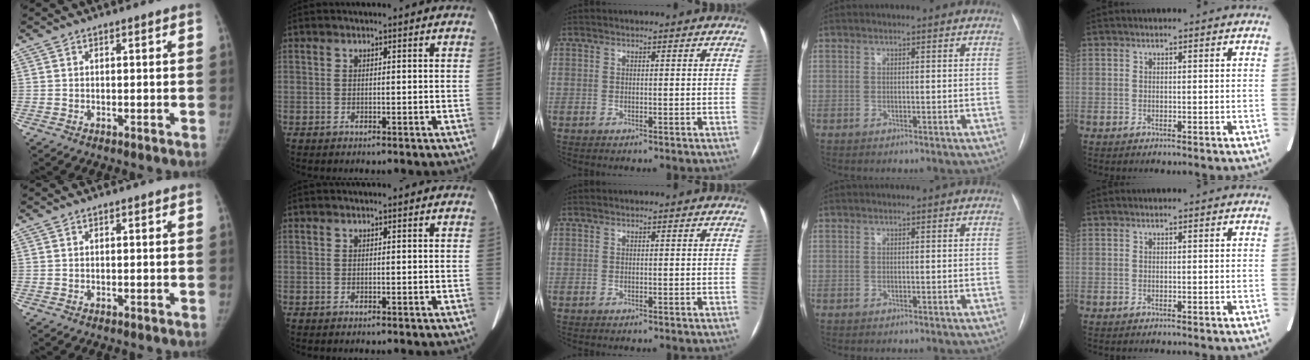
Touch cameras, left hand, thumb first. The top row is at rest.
{}